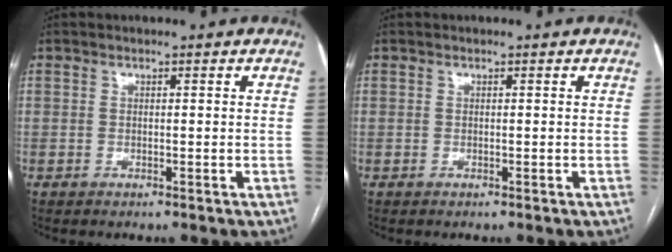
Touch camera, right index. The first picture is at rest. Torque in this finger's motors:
{"motor_torque": [0.00, 0.00, 0.00, 0.00]}